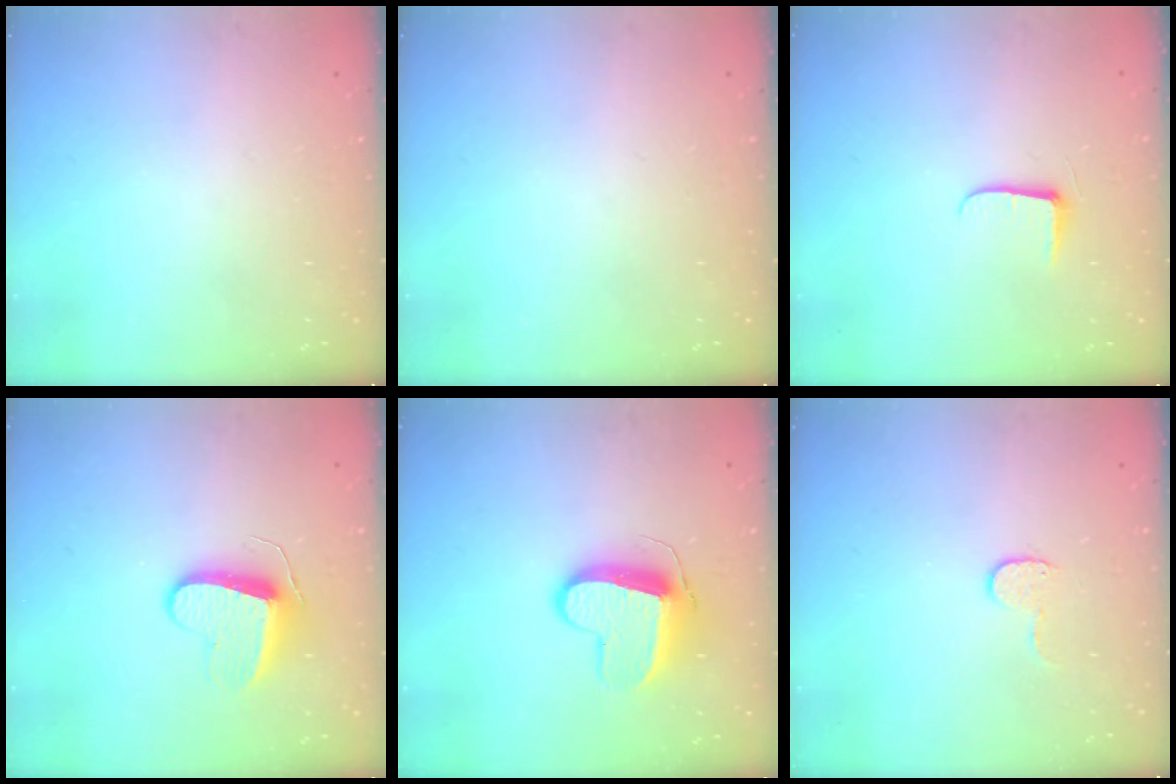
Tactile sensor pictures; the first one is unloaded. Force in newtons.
{"total": 0.0}
{"total": 5.8, "press": 5.8, "slide": 0.9}
{"total": 9.2, "press": 9.2, "slide": 0.4}
{"total": 11.7, "press": 11.7, "slide": 0.9}
{"total": 4.6, "press": 4.6, "slide": 0.4}